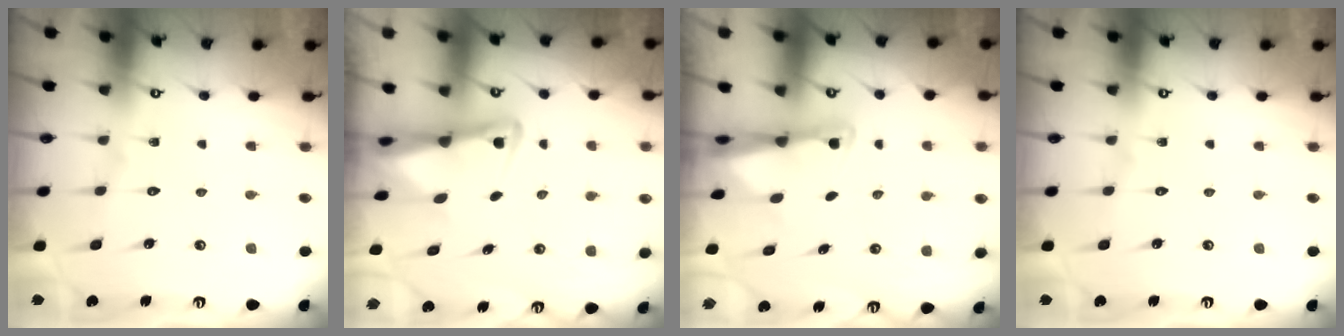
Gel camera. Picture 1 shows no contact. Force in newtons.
{"total": 3.6, "press": 3.5, "slide": 0.7}
{"total": 2.5, "press": 2.4, "slide": 0.5}
{"total": 0.0}